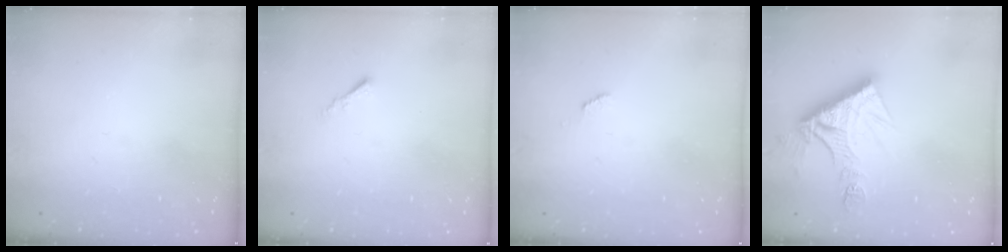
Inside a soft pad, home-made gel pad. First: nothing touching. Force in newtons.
{"total": 0.5, "press": 0.4, "slide": 0.3}
{"total": 2.5, "press": 2.5, "slide": 0.4}
{"total": 13.5, "press": 13.4, "slide": 1.2}